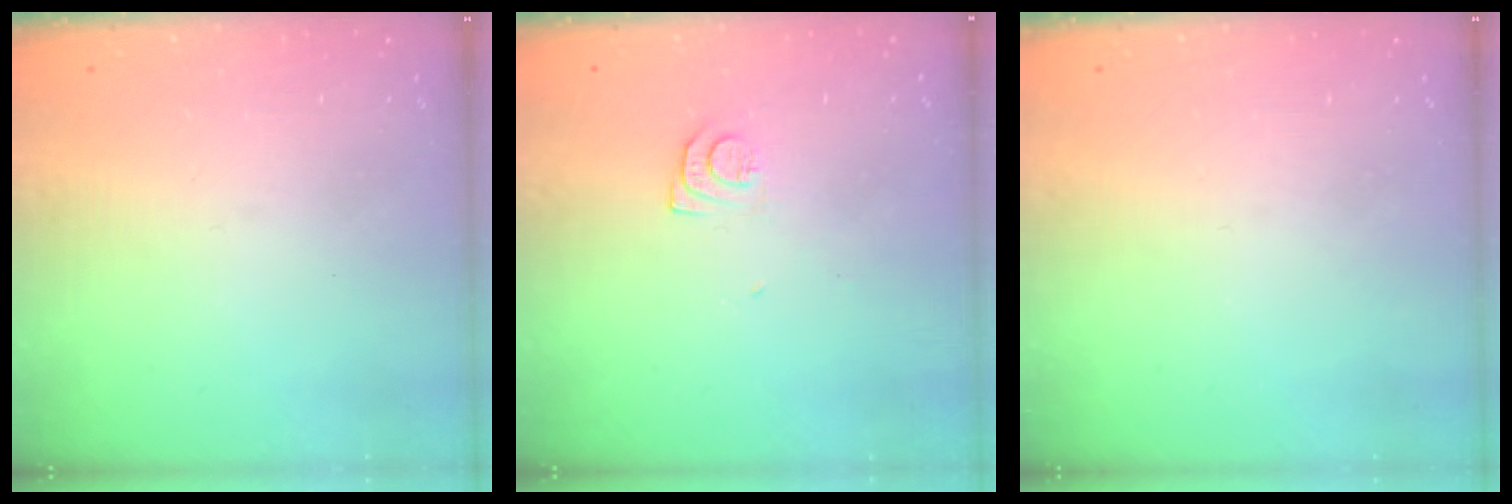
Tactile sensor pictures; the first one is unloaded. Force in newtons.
{"total": 7.3, "press": 7.2, "slide": 0.8}
{"total": 0.0}